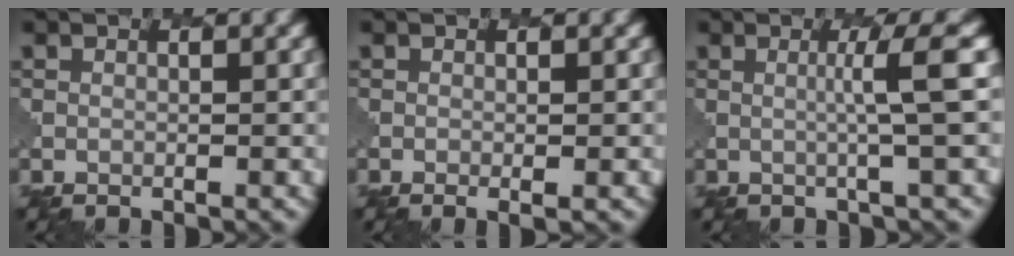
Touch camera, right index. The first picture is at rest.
{"total": 1.2, "force": [-0.3, 0.3, 1.2], "torque": [-0.015, -0.004, -0.002]}
{"total": 3.2, "force": [0.6, 0.0, 3.2], "torque": [-0.052, 0.000, 0.004]}